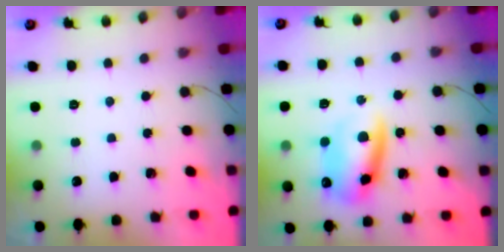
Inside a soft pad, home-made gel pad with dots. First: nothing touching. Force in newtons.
{"total": 11.5, "press": 11.3, "slide": 2.5}